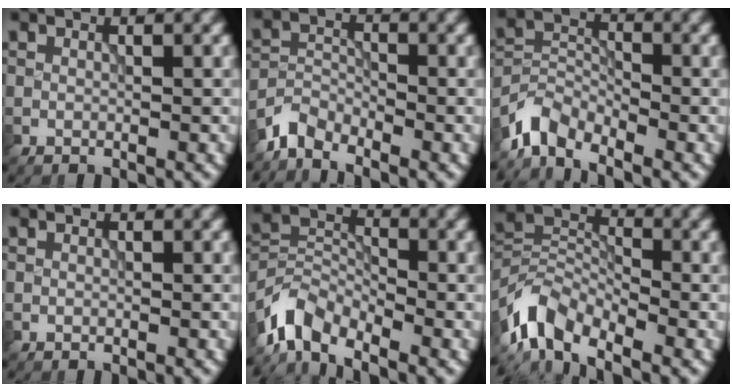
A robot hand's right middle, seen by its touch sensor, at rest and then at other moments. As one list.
[{"total": 2.9, "force": [-2.7, 0.9, 0.6], "torque": [-0.011, 0.002, -0.067]}, {"total": 4.3, "force": [-3.7, 1.7, 1.4], "torque": [-0.024, -0.003, -0.086]}, {"total": 0.0}, {"total": 5.4, "force": [-4.2, 2.4, 2.4], "torque": [-0.044, -0.002, -0.095]}, {"total": 6.8, "force": [-4.6, 3.2, 3.8], "torque": [-0.066, 0.002, -0.107]}]